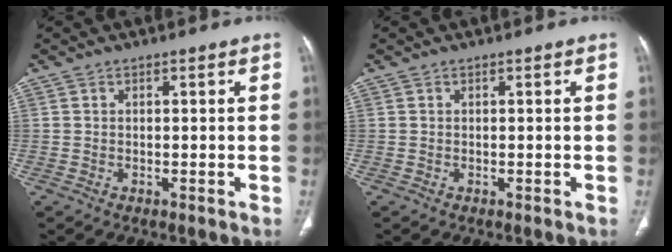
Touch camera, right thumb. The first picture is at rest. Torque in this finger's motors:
{"motor_torque": [0.08, 0.08, 0.14, -0.14, 0.02]}